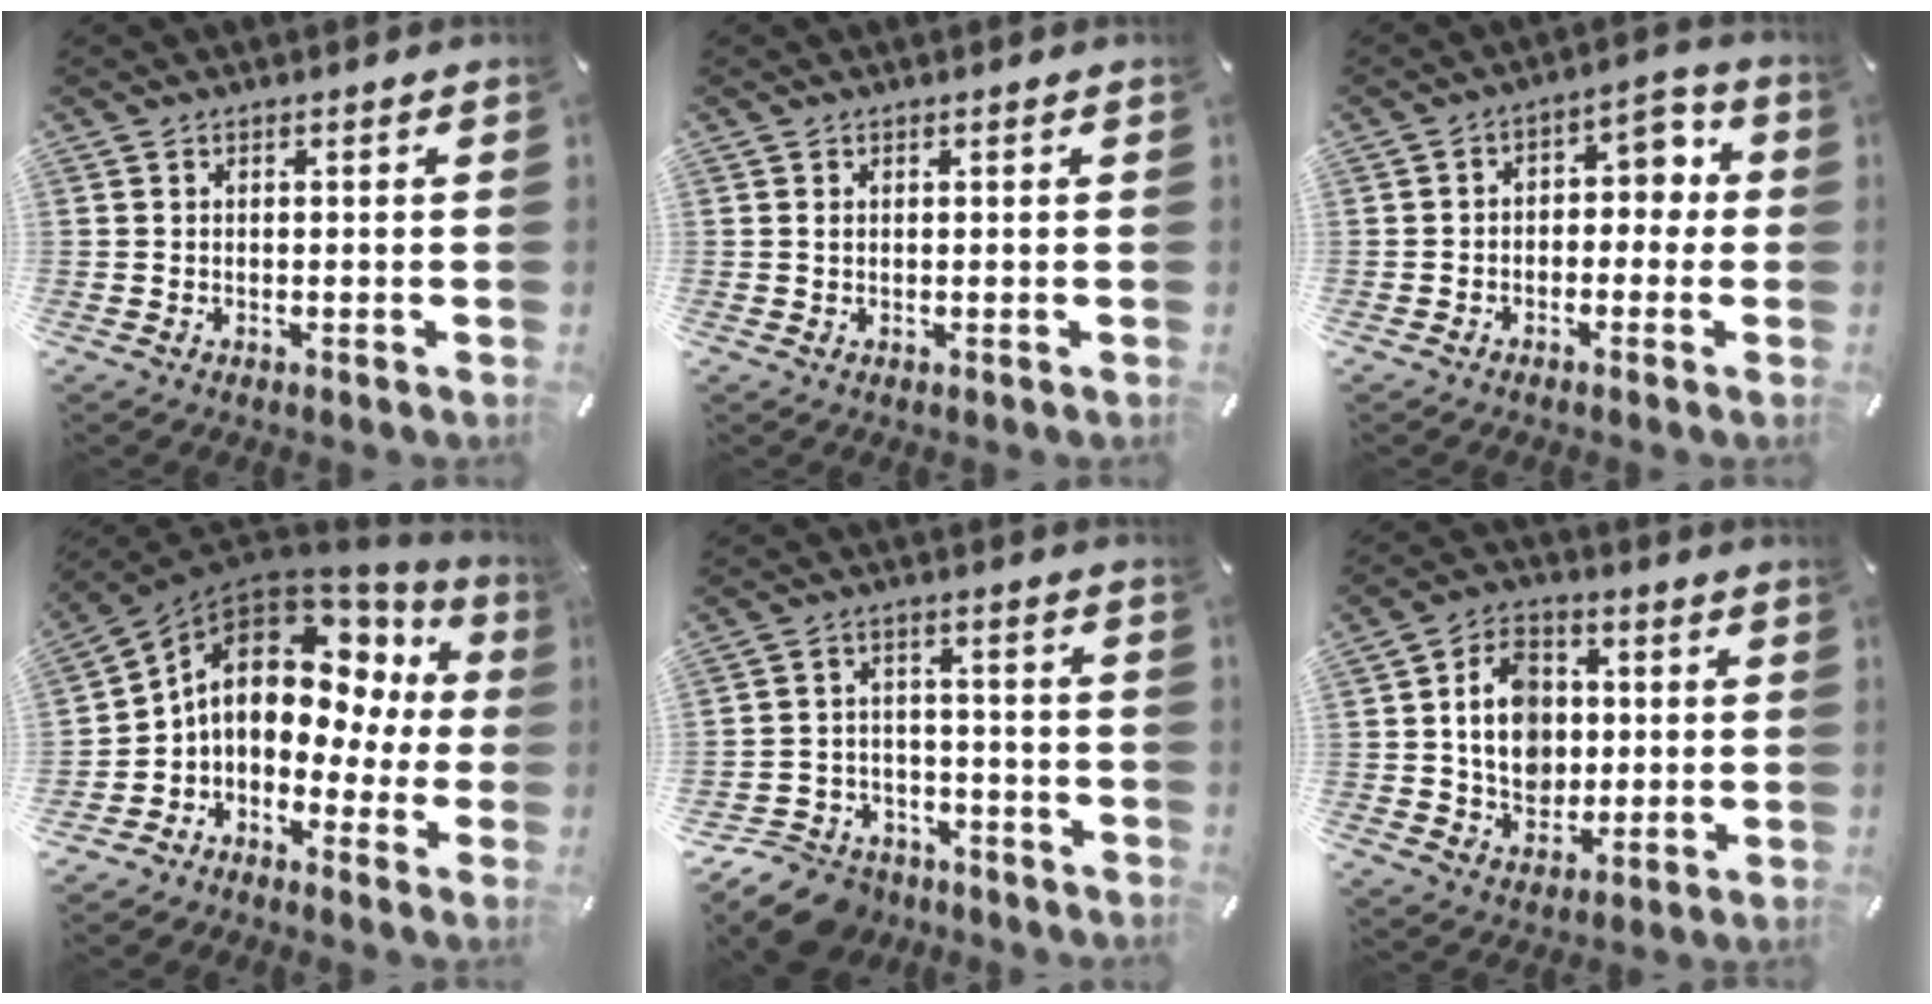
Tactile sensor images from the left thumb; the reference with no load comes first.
{"total": 0.5, "force": [0.1, 0.2, 0.5], "torque": [-0.010, -0.001, 0.002]}
{"total": 5.4, "force": [-0.5, 4.1, 3.5], "torque": [-0.045, 0.002, -0.019]}
{"total": 13.0, "force": [2.1, 9.2, 8.9], "torque": [-0.148, -0.012, 0.028]}
{"total": 11.2, "force": [-8.4, 6.5, 3.3], "torque": [-0.060, 0.056, -0.153]}
{"total": 12.0, "force": [0.6, 9.9, 6.7], "torque": [-0.119, 0.018, 0.015]}